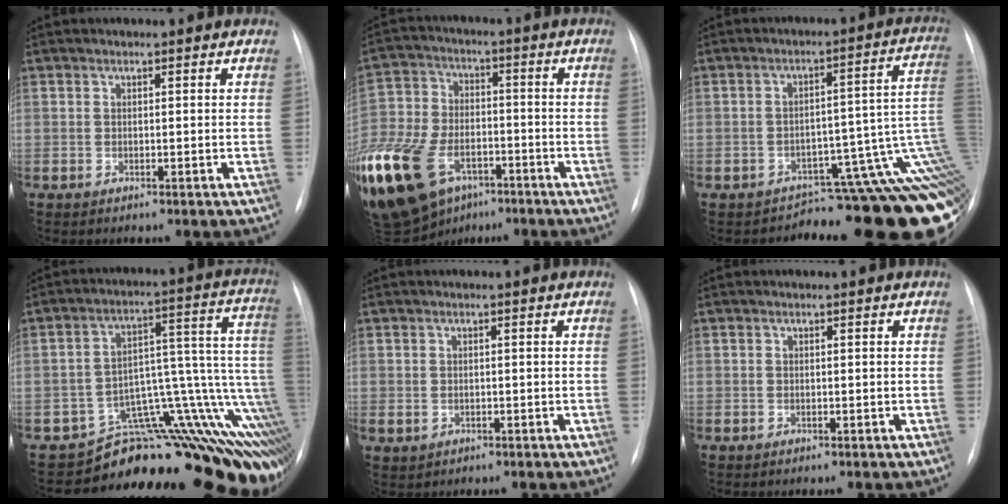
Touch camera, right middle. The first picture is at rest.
{"total": 35.5, "force": [-17.8, 23.0, 20.2], "torque": [-0.581, -0.031, -0.304]}
{"total": 13.9, "force": [-8.9, 3.5, 10.1], "torque": [-0.010, 0.085, -0.095]}
{"total": 14.9, "force": [-9.9, 5.0, 9.9], "torque": [-0.034, 0.106, -0.116]}
{"total": 1.7, "force": [-0.5, 1.4, 0.7], "torque": [-0.012, 0.006, 0.001]}
{"total": 0.0}